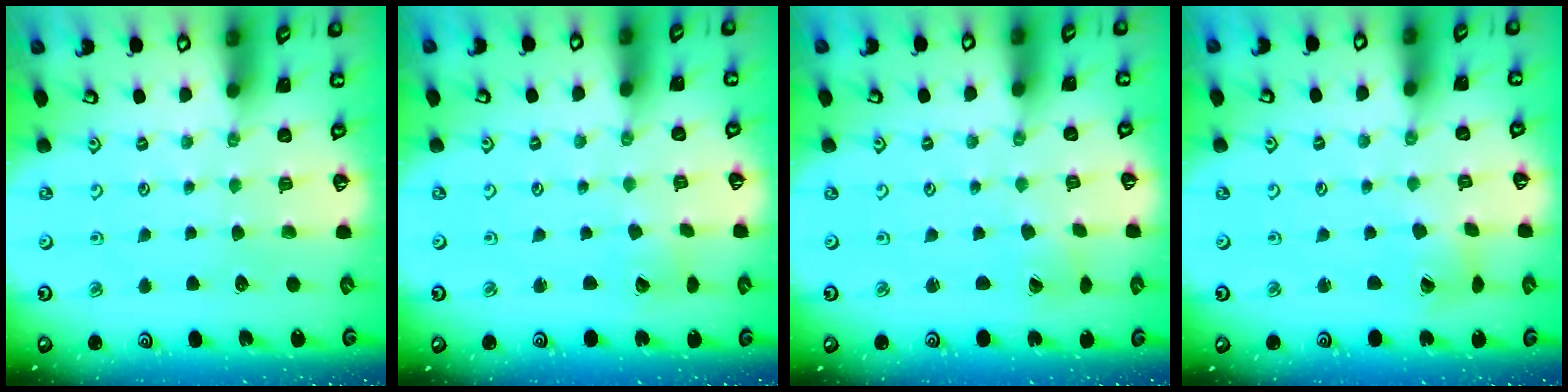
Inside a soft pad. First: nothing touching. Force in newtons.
{"total": 1.8, "press": 1.7, "slide": 0.1}
{"total": 1.2, "press": 1.1, "slide": 0.4}
{"total": 2.8, "press": 2.7, "slide": 0.4}